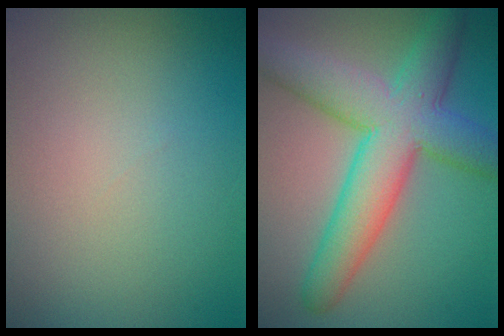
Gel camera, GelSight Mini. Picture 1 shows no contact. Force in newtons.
{"total": 9.1, "press": 9.1, "slide": 0.3}